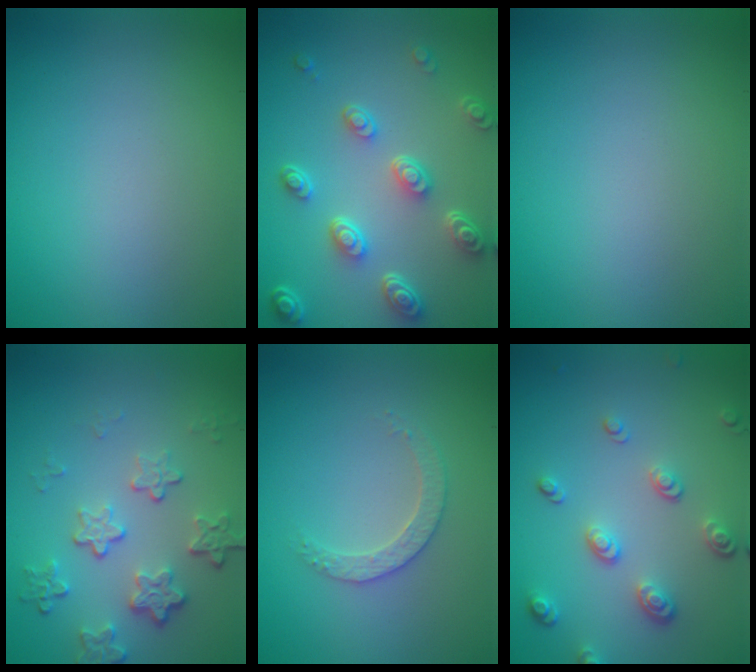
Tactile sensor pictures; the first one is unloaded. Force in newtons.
{"total": 5.3, "press": 4.0, "slide": 3.5}
{"total": 0.0}
{"total": 4.3, "press": 3.1, "slide": 2.9}
{"total": 2.2, "press": 2.2, "slide": 0.6}
{"total": 3.3, "press": 2.6, "slide": 2.1}